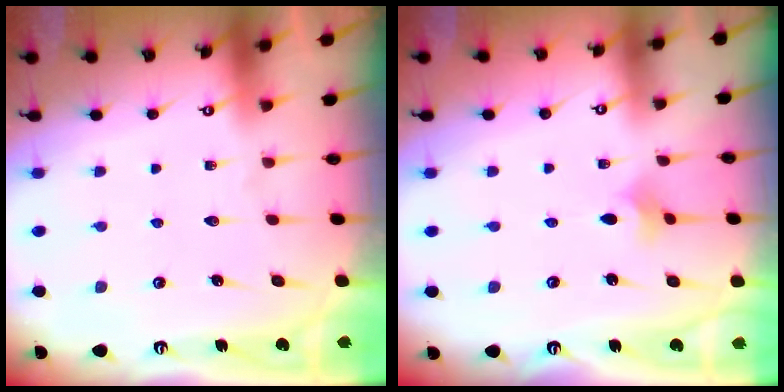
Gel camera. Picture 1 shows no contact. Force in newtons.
{"total": 2.4, "press": 2.4, "slide": 0.5}